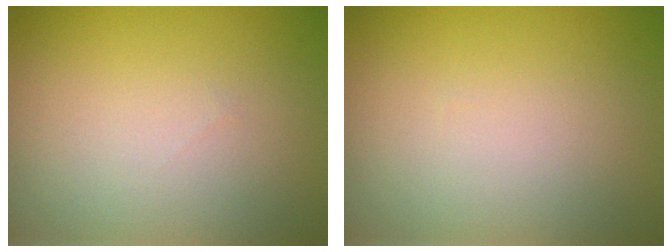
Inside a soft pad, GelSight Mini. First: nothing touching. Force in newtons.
{"total": 0.0}